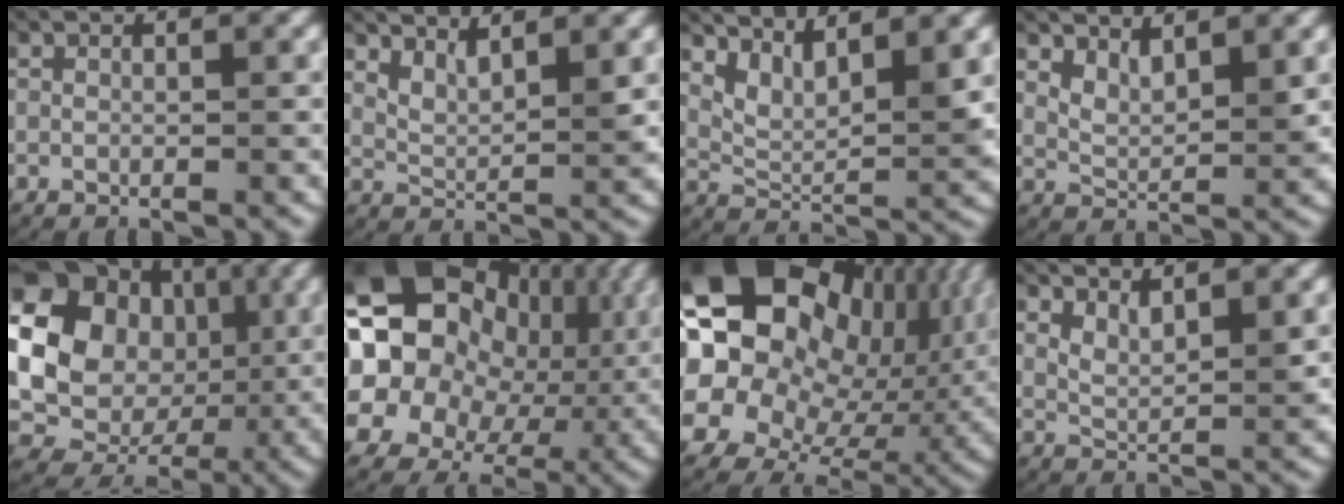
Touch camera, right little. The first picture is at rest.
{"total": 3.0, "force": [2.0, 1.3, 1.8], "torque": [-0.041, -0.008, 0.035]}
{"total": 5.0, "force": [2.3, 2.4, 3.7], "torque": [-0.071, -0.011, 0.043]}
{"total": 3.0, "force": [1.8, 1.5, 1.8], "torque": [-0.039, -0.010, 0.033]}
{"total": 17.8, "force": [-0.5, 15.0, 9.4], "torque": [-0.211, -0.045, 0.001]}
{"total": 22.8, "force": [1.0, 18.8, 12.8], "torque": [-0.262, -0.043, 0.010]}
{"total": 26.8, "force": [2.9, 20.9, 16.6], "torque": [-0.281, -0.014, 0.028]}
{"total": 2.5, "force": [1.6, 1.1, 1.5], "torque": [-0.032, -0.011, 0.032]}